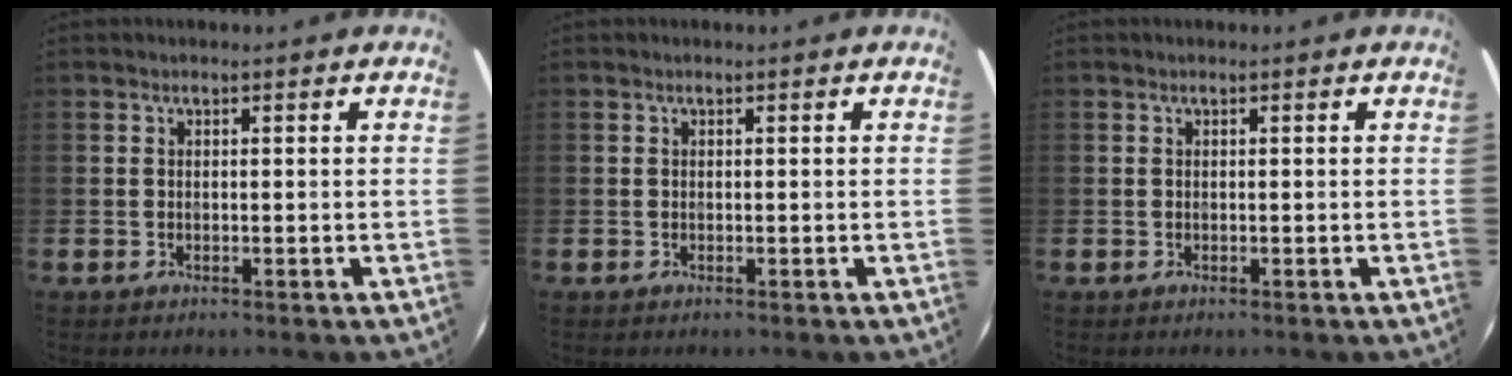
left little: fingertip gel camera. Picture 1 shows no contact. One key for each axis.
{"total": 0.0}
{"total": 0.0}